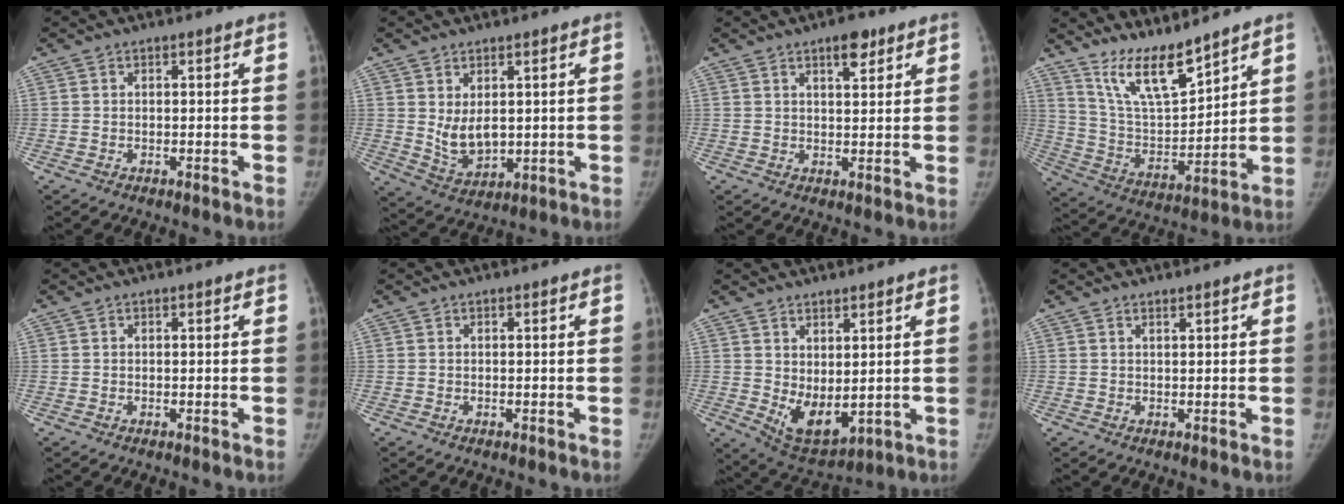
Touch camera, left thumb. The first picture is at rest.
{"total": 6.8, "force": [1.2, 4.0, 5.3], "torque": [-0.077, -0.020, 0.040]}
{"total": 4.5, "force": [2.8, 1.7, 3.0], "torque": [-0.034, -0.015, 0.041]}
{"total": 12.5, "force": [10.2, 2.7, 6.7], "torque": [-0.103, -0.073, 0.203]}
{"total": 0.0}
{"total": 0.0}
{"total": 8.5, "force": [0.9, 4.3, 7.2], "torque": [-0.103, -0.025, 0.040]}
{"total": 0.8, "force": [0.7, 0.1, 0.4], "torque": [-0.007, -0.005, 0.013]}